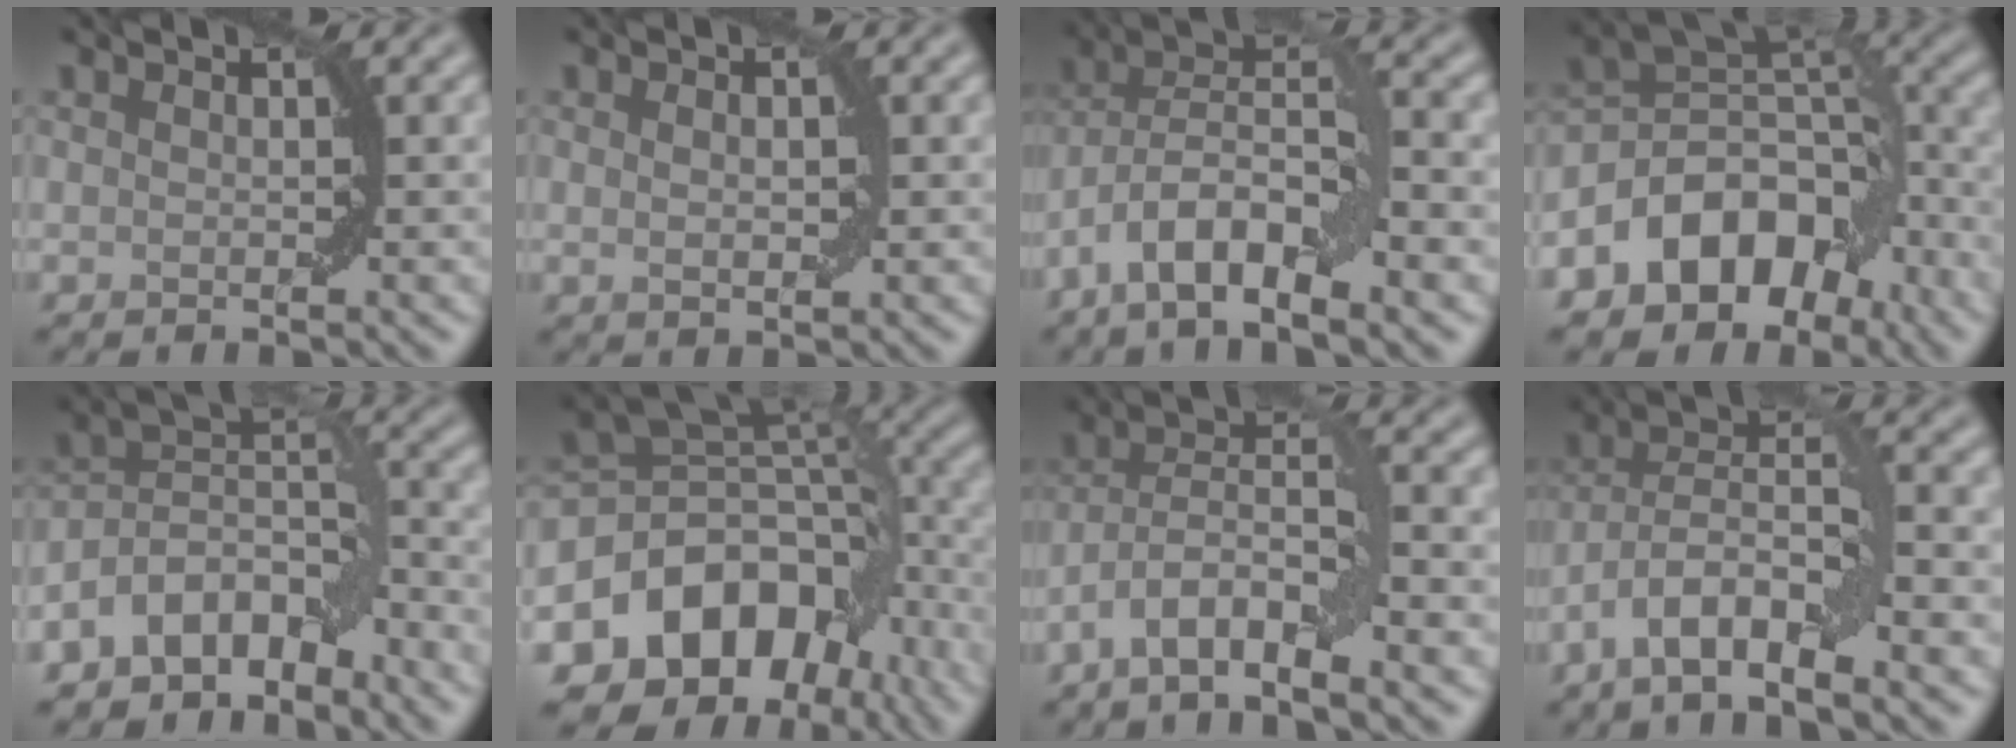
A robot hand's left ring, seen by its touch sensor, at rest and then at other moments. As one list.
[{"total": 1.6, "force": [0.3, 0.8, 1.4], "torque": [-0.025, 0.001, 0.008]}, {"total": 8.6, "force": [-4.1, 2.9, 7.0], "torque": [-0.125, 0.015, -0.084]}, {"total": 9.7, "force": [-5.1, 6.6, 4.9], "torque": [-0.067, 0.010, -0.101]}, {"total": 8.0, "force": [-5.4, 4.3, 4.1], "torque": [-0.047, 0.010, -0.113]}, {"total": 13.6, "force": [-5.9, 9.7, 7.4], "torque": [-0.132, 0.002, -0.103]}, {"total": 6.9, "force": [-3.5, 1.8, 5.6], "torque": [-0.101, 0.013, -0.072]}, {"total": 7.6, "force": [-3.7, 2.3, 6.2], "torque": [-0.109, 0.015, -0.077]}]